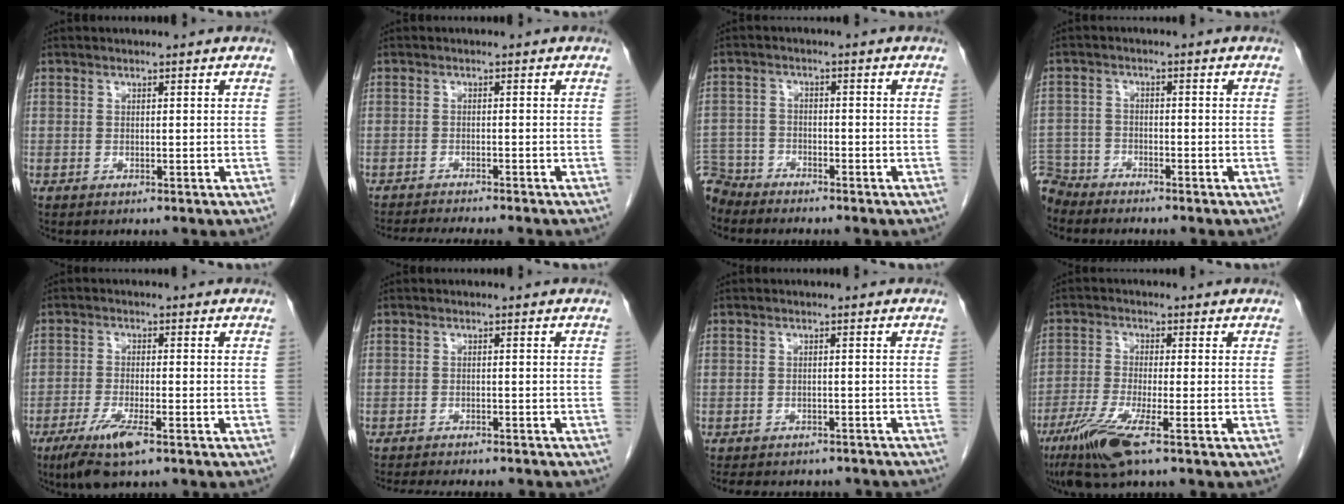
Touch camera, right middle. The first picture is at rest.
{"total": 9.1, "force": [-8.3, 0.4, 3.8], "torque": [-0.045, -0.016, -0.119]}
{"total": 6.1, "force": [-5.7, 2.1, -0.3], "torque": [0.005, -0.004, -0.112]}
{"total": 5.6, "force": [-5.3, 1.7, -0.4], "torque": [0.011, -0.005, -0.105]}
{"total": 6.3, "force": [-3.9, 0.7, 4.9], "torque": [-0.103, -0.016, -0.070]}
{"total": 11.0, "force": [-10.1, 2.0, 4.1], "torque": [-0.061, -0.009, -0.129]}
{"total": 12.0, "force": [-10.6, 4.0, 3.9], "torque": [-0.074, 0.005, -0.119]}
{"total": 7.9, "force": [-4.5, 0.1, 6.5], "torque": [-0.134, -0.023, -0.087]}